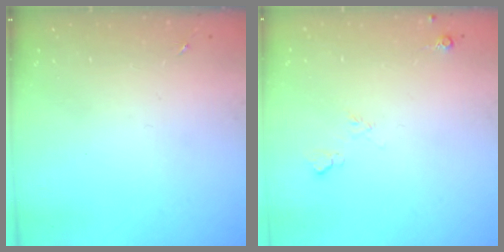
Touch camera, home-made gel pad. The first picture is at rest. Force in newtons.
{"total": 4.6, "press": 4.5, "slide": 0.8}